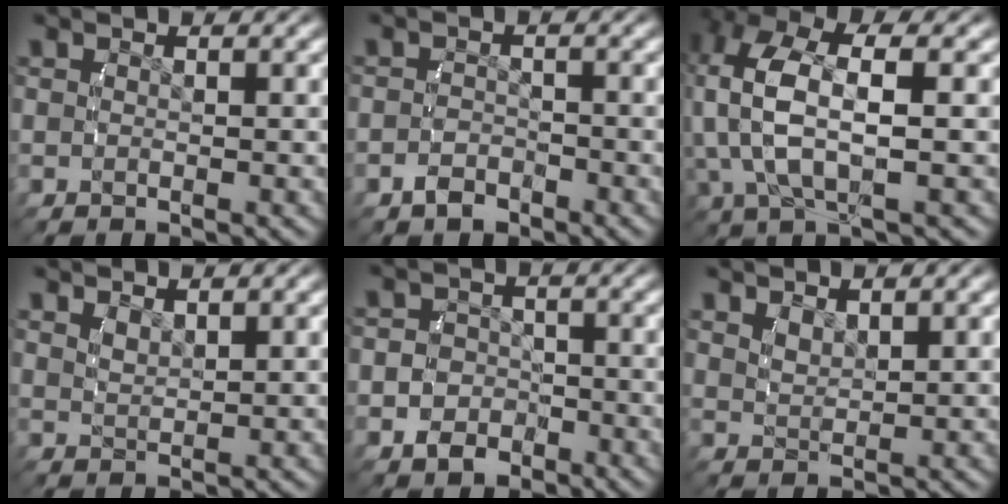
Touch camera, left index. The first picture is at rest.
{"total": 1.6, "force": [-1.5, 0.6, 0.1], "torque": [0.000, -0.004, -0.025]}
{"total": 7.8, "force": [0.9, 4.3, 6.4], "torque": [-0.166, -0.019, 0.025]}
{"total": 1.4, "force": [1.3, -0.6, 0.2], "torque": [0.002, -0.004, 0.032]}
{"total": 5.4, "force": [-2.0, 4.9, 1.0], "torque": [-0.028, -0.010, -0.041]}
{"total": 1.5, "force": [1.4, -0.3, 0.4], "torque": [-0.003, -0.005, 0.036]}